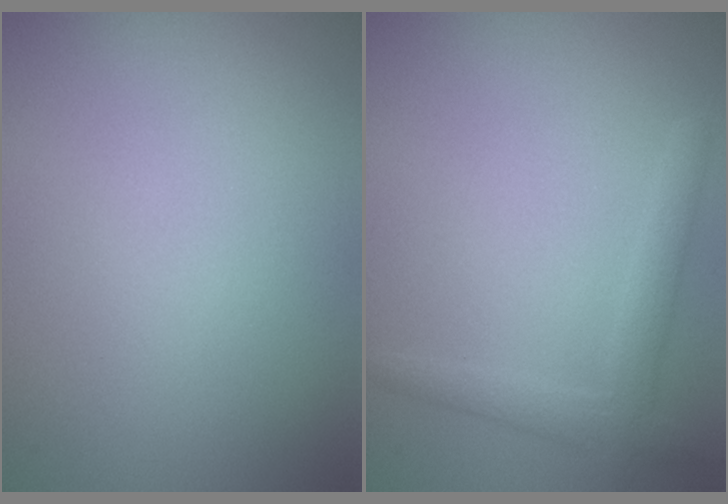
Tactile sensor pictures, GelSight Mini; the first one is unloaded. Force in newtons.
{"total": 2.4, "press": 2.4, "slide": 0.2}